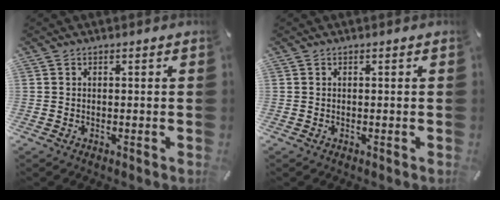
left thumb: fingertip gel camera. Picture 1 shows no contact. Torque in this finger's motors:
{"motor_torque": [-0.05, 0.01, 0.04, -0.04, 0.00]}